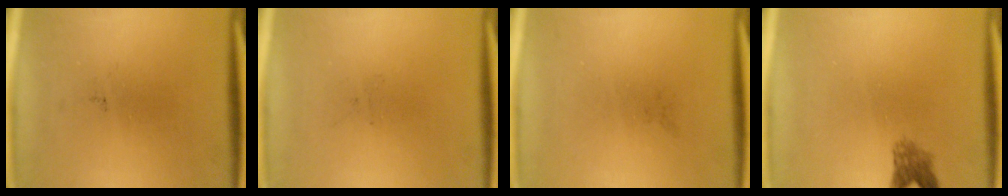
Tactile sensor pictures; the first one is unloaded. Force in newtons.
{"total": 0.0}
{"total": 0.0}
{"total": 2.4}